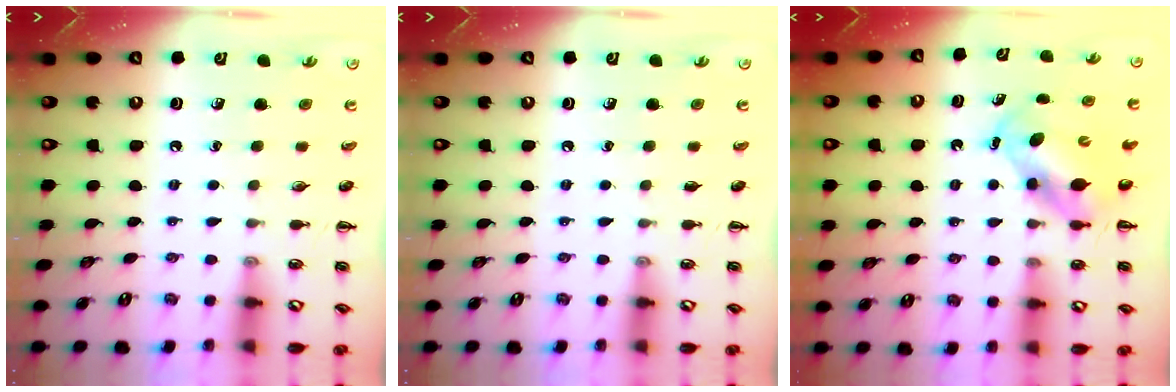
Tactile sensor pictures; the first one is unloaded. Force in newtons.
{"total": 0.0}
{"total": 5.8, "press": 5.8, "slide": 0.6}